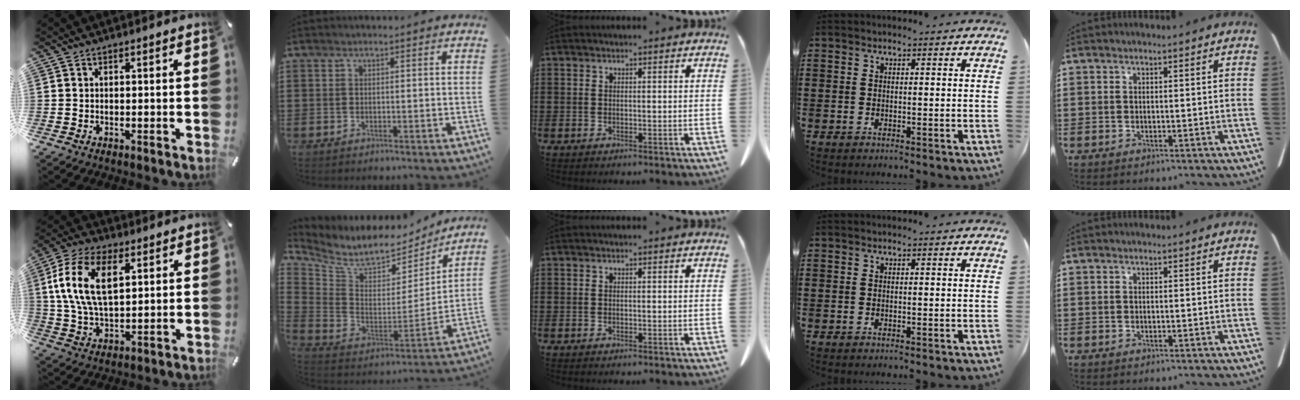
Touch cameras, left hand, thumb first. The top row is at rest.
{"thumb": {"total": 14.3, "force": [4.8, 8.0, 10.9], "torque": [-0.255, 0.005, 0.084]}, "index": {"total": 7.1, "force": [6.1, 2.6, 2.6], "torque": [-0.081, -0.053, 0.104]}}